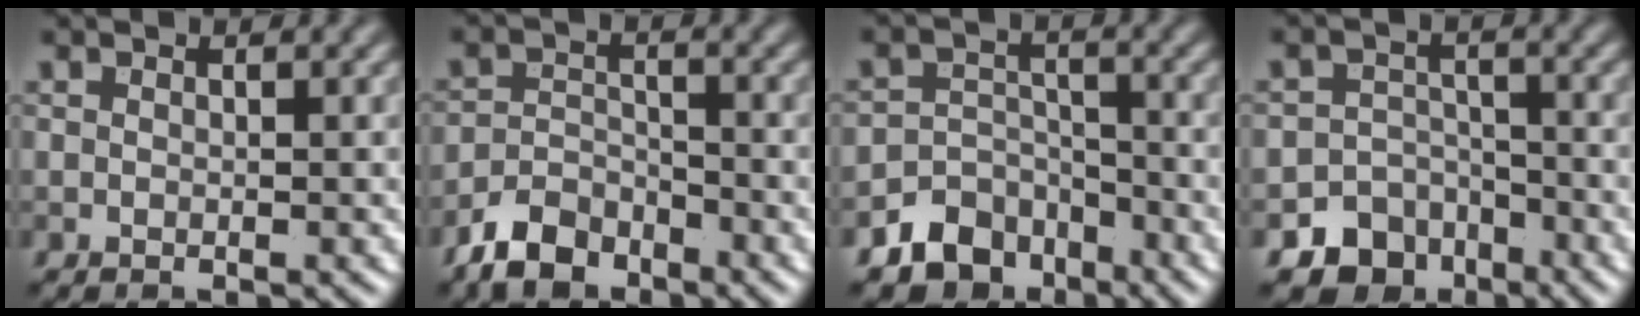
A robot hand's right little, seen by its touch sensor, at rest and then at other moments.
{"total": 4.1, "force": [-3.2, 2.0, 1.5], "torque": [-0.026, 0.000, -0.068]}
{"total": 5.0, "force": [-3.5, 3.3, 1.1], "torque": [-0.003, -0.004, -0.061]}
{"total": 5.7, "force": [-4.0, 4.0, 0.9], "torque": [0.013, -0.005, -0.057]}